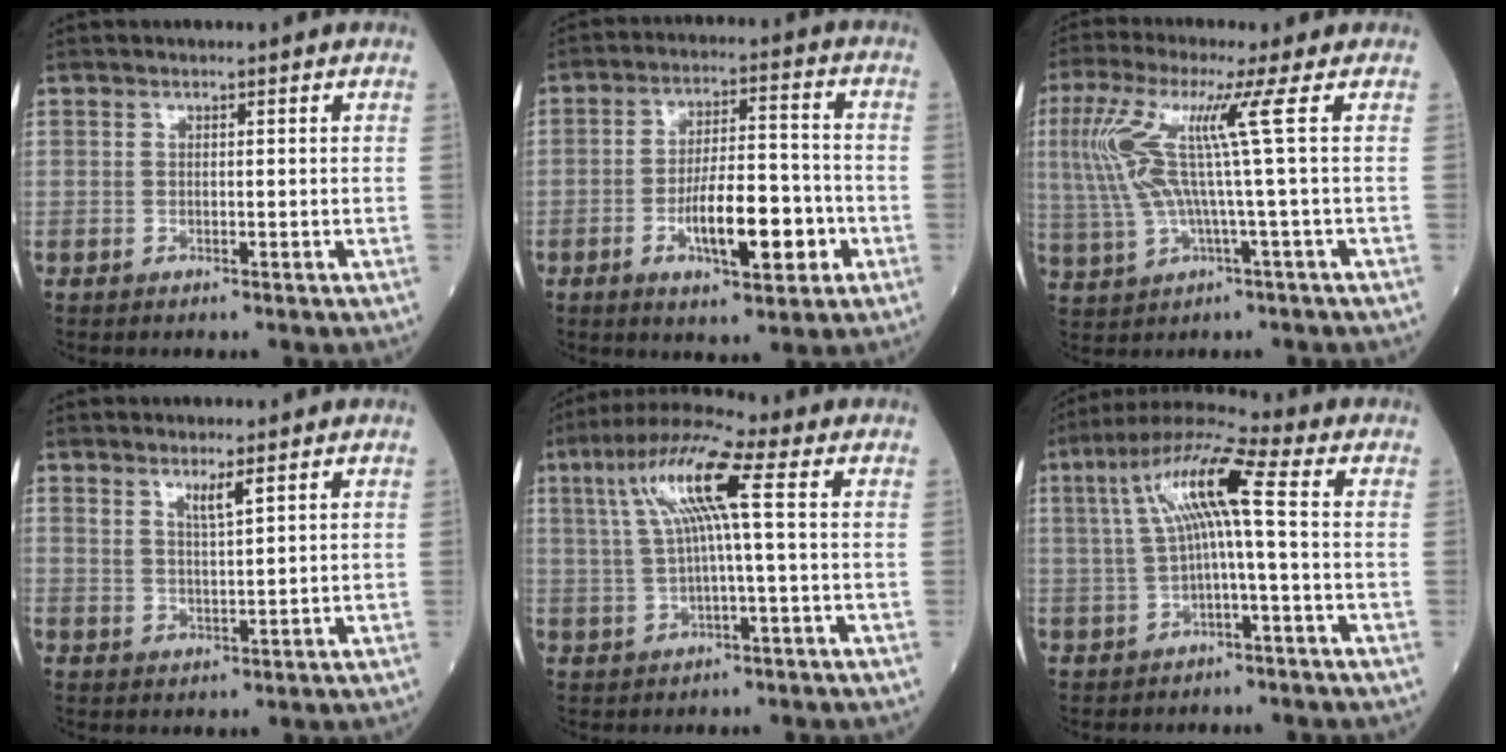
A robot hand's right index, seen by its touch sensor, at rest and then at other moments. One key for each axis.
{"total": 11.4, "fx": -3.9, "fy": 3.4, "fz": 10.2, "tx": -0.176, "ty": 0.010, "tz": -0.061}
{"total": 10.2, "fx": 2.0, "fy": -1.0, "fz": 10.0, "tx": -0.219, "ty": 0.018, "tz": 0.044}
{"total": 2.8, "fx": 1.9, "fy": 0.1, "fz": 2.1, "tx": -0.043, "ty": -0.006, "tz": 0.038}
{"total": 10.5, "fx": 2.5, "fy": 0.6, "fz": 10.2, "tx": -0.207, "ty": 0.032, "tz": 0.046}
{"total": 10.6, "fx": 1.3, "fy": 0.9, "fz": 10.5, "tx": -0.208, "ty": 0.038, "tz": 0.021}